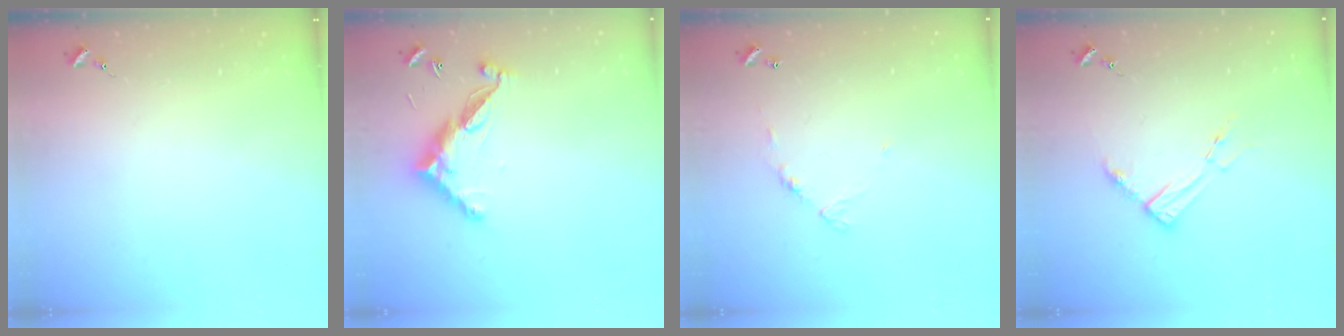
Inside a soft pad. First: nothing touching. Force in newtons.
{"total": 12.8, "press": 12.8, "slide": 0.4}
{"total": 6.2, "press": 6.2, "slide": 0.4}
{"total": 8.6, "press": 8.5, "slide": 0.9}